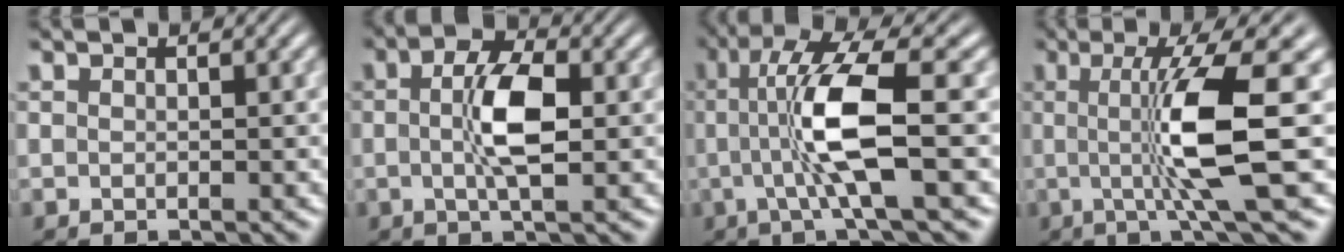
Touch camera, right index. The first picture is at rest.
{"total": 4.7, "force": [-0.1, 1.3, 4.5], "torque": [-0.083, -0.002, -0.006]}
{"total": 7.5, "force": [1.2, 1.7, 7.3], "torque": [-0.136, 0.001, 0.017]}
{"total": 7.5, "force": [0.5, 0.2, 7.5], "torque": [-0.134, -0.003, 0.010]}